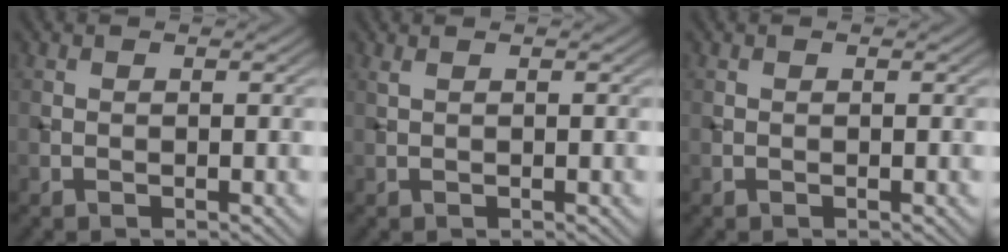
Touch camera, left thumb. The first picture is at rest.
{"total": 0.6, "force": [0.4, 0.0, 0.5], "torque": [-0.015, 0.005, 0.006]}
{"total": 0.0}